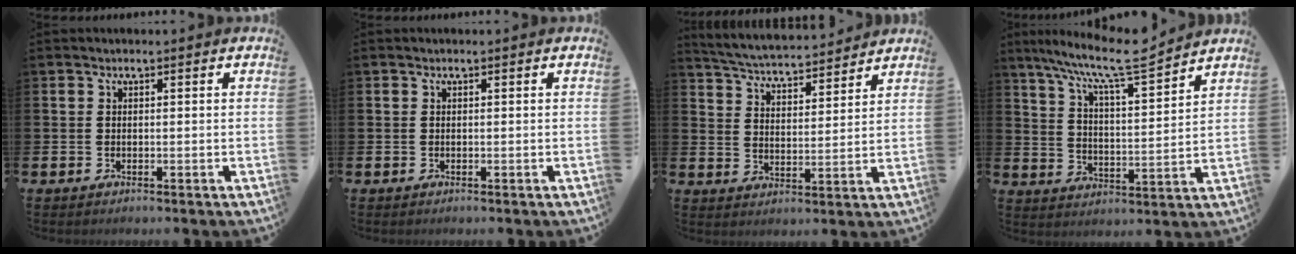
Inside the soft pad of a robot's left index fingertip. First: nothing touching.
{"total": 0.0}
{"total": 5.0, "force": [5.0, 0.5, 0.6], "torque": [-0.035, -0.039, 0.084]}
{"total": 10.1, "force": [9.1, 0.9, 4.4], "torque": [-0.113, -0.059, 0.154]}